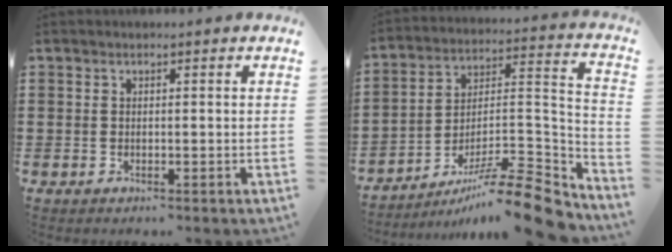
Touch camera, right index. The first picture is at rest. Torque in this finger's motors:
{"motor_torque": [1.13, -1.01, 0.07, -0.03]}